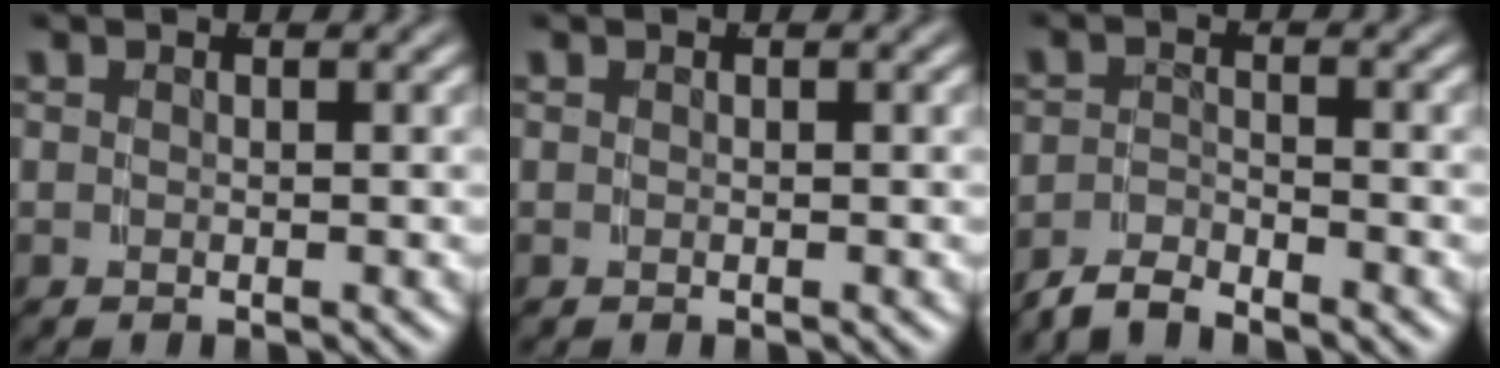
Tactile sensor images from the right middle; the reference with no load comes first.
{"total": 0.0}
{"total": 2.8, "force": [-2.7, 0.2, 0.6], "torque": [-0.008, -0.002, -0.049]}